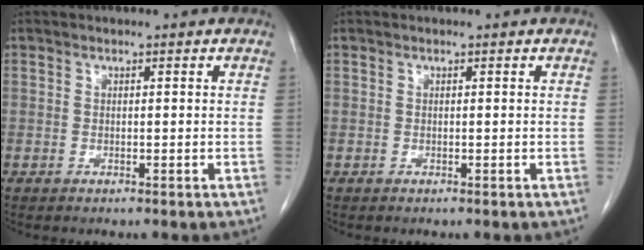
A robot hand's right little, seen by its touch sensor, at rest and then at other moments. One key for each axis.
{"total": 0.0}